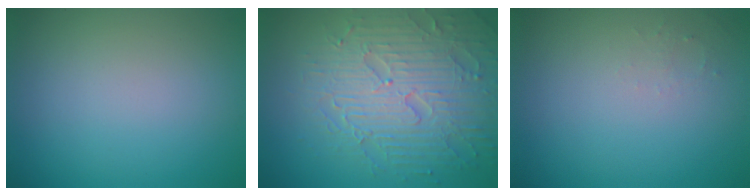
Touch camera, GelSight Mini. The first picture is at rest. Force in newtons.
{"total": 7.5, "press": 5.9, "slide": 4.6}
{"total": 0.8, "press": 0.8, "slide": 0.3}